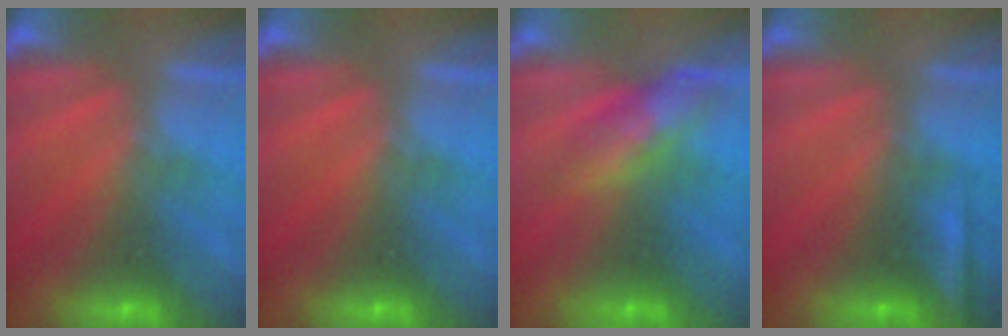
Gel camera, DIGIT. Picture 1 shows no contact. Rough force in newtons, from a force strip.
{"total": 0.0}
{"total": 4.9}
{"total": 2.3}